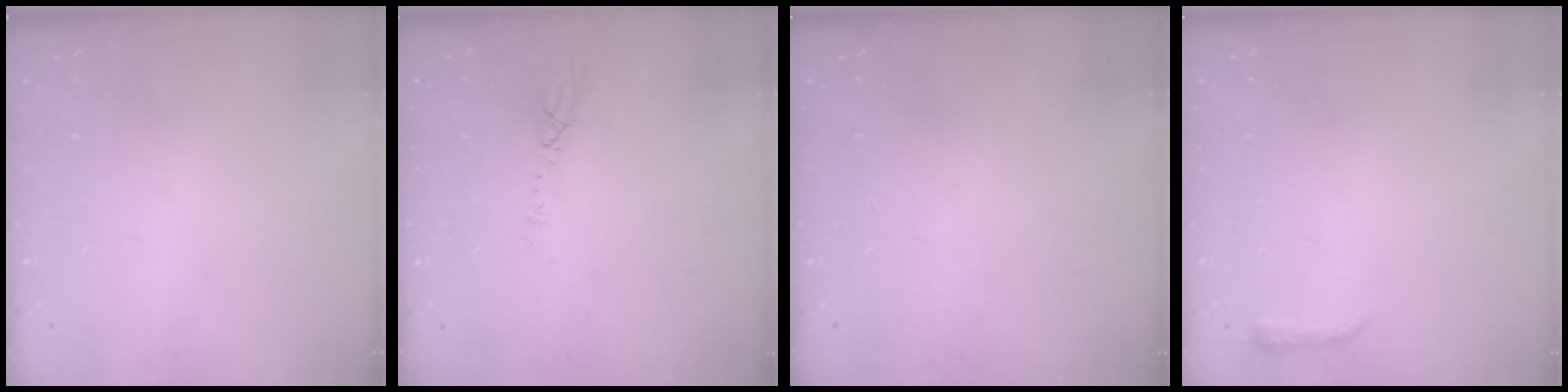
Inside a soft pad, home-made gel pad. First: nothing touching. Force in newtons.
{"total": 3.9, "press": 3.8, "slide": 0.4}
{"total": 8.9, "press": 3.1, "slide": 8.3}
{"total": 3.7, "press": 3.7, "slide": 0.7}